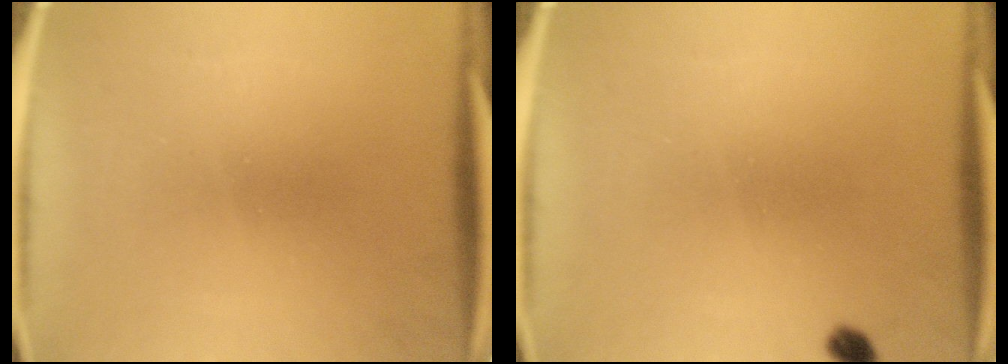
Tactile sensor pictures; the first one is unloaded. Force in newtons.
{"total": 1.5}